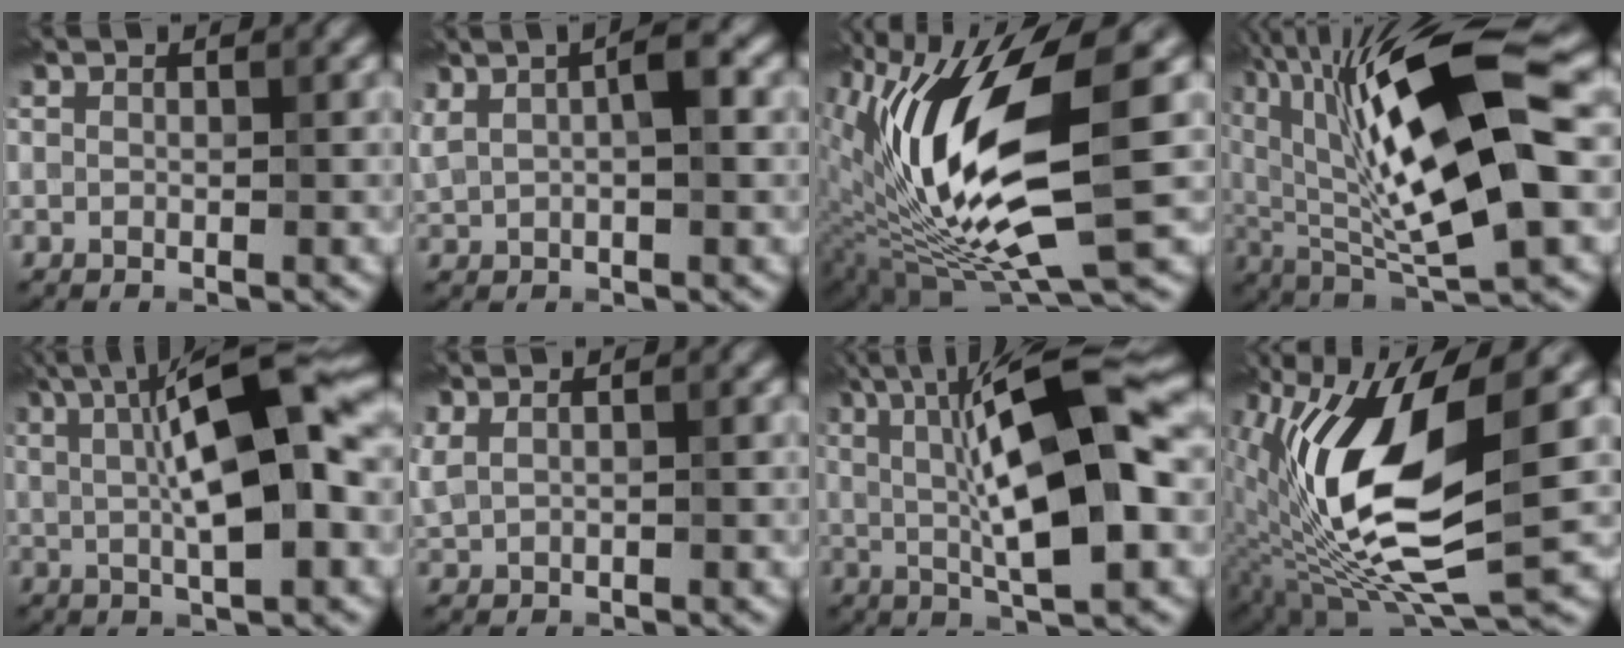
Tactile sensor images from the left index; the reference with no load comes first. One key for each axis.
{"total": 4.3, "fx": 1.3, "fy": 1.3, "fz": 3.8, "tx": -0.073, "ty": 0.012, "tz": 0.022}
{"total": 14.0, "fx": 0.9, "fy": 4.7, "fz": 13.1, "tx": -0.257, "ty": -0.012, "tz": 0.013}
{"total": 16.3, "fx": 3.5, "fy": 5.0, "fz": 15.1, "tx": -0.266, "ty": 0.008, "tz": 0.056}
{"total": 11.5, "fx": 2.2, "fy": 2.6, "fz": 11.0, "tx": -0.157, "ty": 0.021, "tz": 0.032}
{"total": 1.5, "fx": 1.0, "fy": 0.6, "fz": 0.9, "tx": -0.021, "ty": 0.002, "tz": 0.023}
{"total": 13.5, "fx": 1.2, "fy": 3.2, "fz": 13.1, "tx": -0.194, "ty": 0.024, "tz": 0.012}
{"total": 14.2, "fx": 0.3, "fy": 5.2, "fz": 13.2, "tx": -0.260, "ty": -0.014, "tz": 0.002}